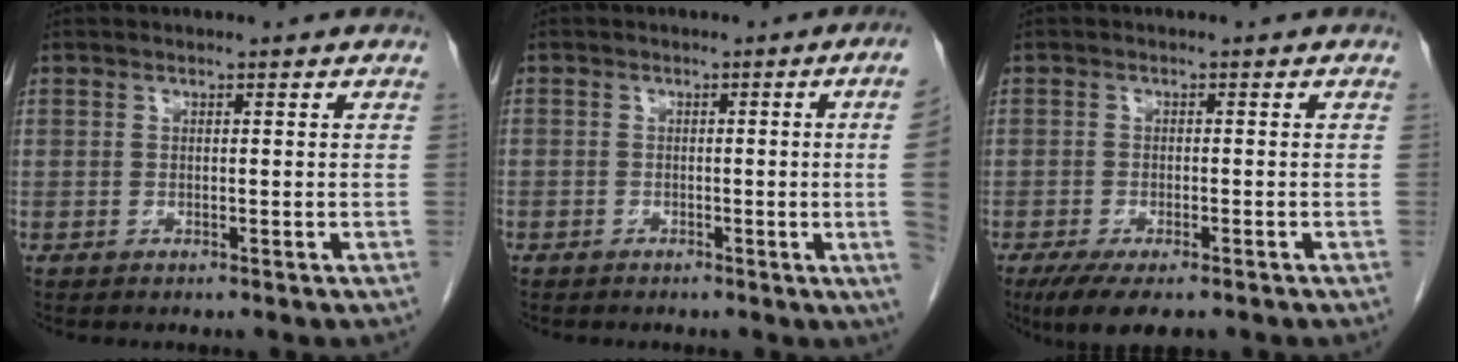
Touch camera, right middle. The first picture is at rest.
{"total": 5.8, "force": [-0.6, -1.9, 5.5], "torque": [-0.046, -0.008, -0.010]}
{"total": 6.8, "force": [-4.9, 2.1, 4.1], "torque": [-0.062, -0.012, -0.077]}